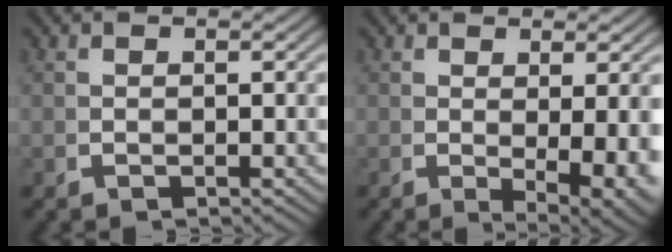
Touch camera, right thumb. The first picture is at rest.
{"total": 5.2, "force": [-0.5, 2.2, 4.6], "torque": [-0.078, -0.023, 0.007]}